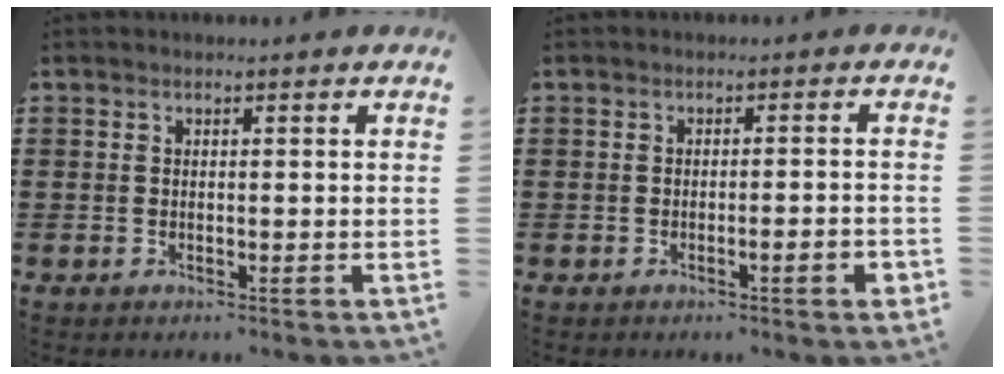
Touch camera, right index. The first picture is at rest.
{"total": 2.4, "force": [-1.1, 0.0, 2.1], "torque": [-0.033, -0.005, -0.019]}